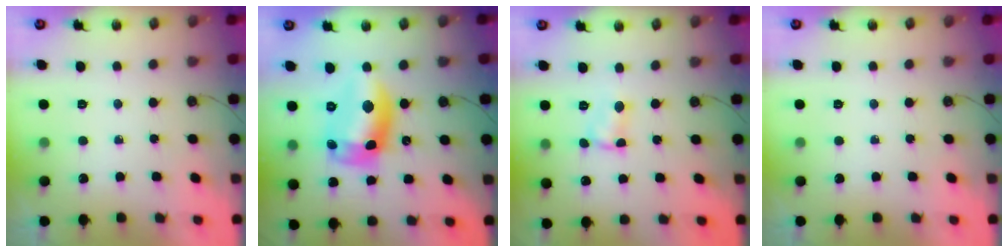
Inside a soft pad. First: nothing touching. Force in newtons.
{"total": 17.3, "press": 16.6, "slide": 4.7}
{"total": 3.0, "press": 3.0, "slide": 0.4}
{"total": 0.0}